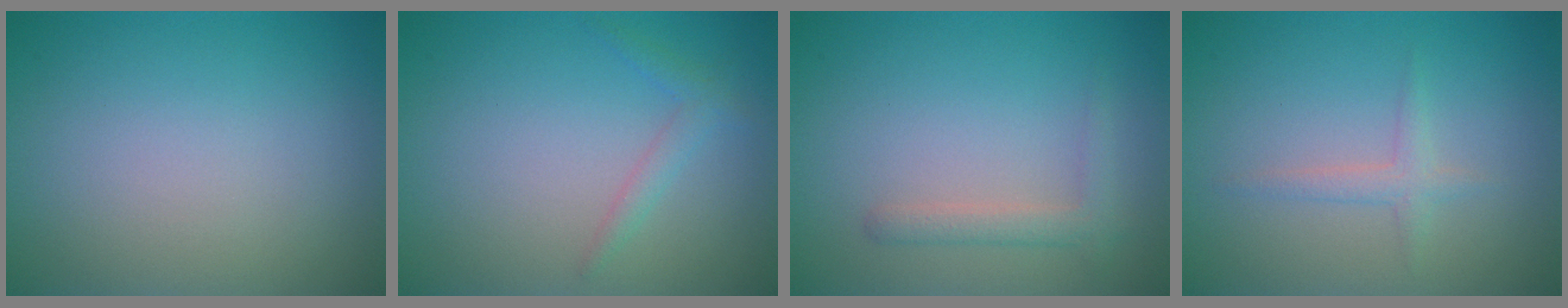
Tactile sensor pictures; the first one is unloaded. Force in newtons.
{"total": 1.4, "press": 1.4, "slide": 0.1}
{"total": 1.8, "press": 1.8, "slide": 0.1}
{"total": 1.3, "press": 1.3, "slide": 0.1}